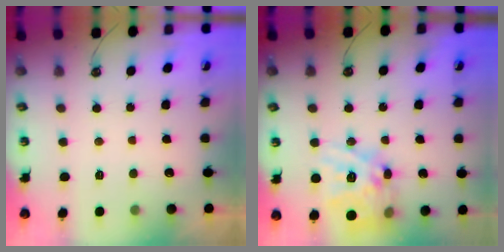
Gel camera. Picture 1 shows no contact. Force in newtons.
{"total": 19.4, "press": 19.3, "slide": 1.9}